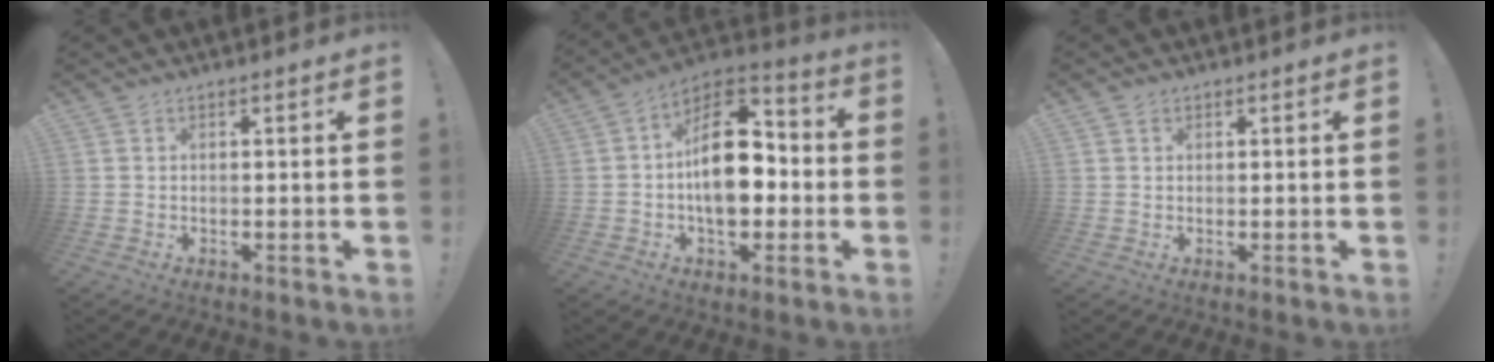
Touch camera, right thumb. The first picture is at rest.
{"total": 17.2, "force": [-1.0, 10.9, 13.3], "torque": [-0.198, 0.018, -0.014]}
{"total": 0.8, "force": [0.5, 0.6, 0.1], "torque": [0.002, -0.002, 0.010]}